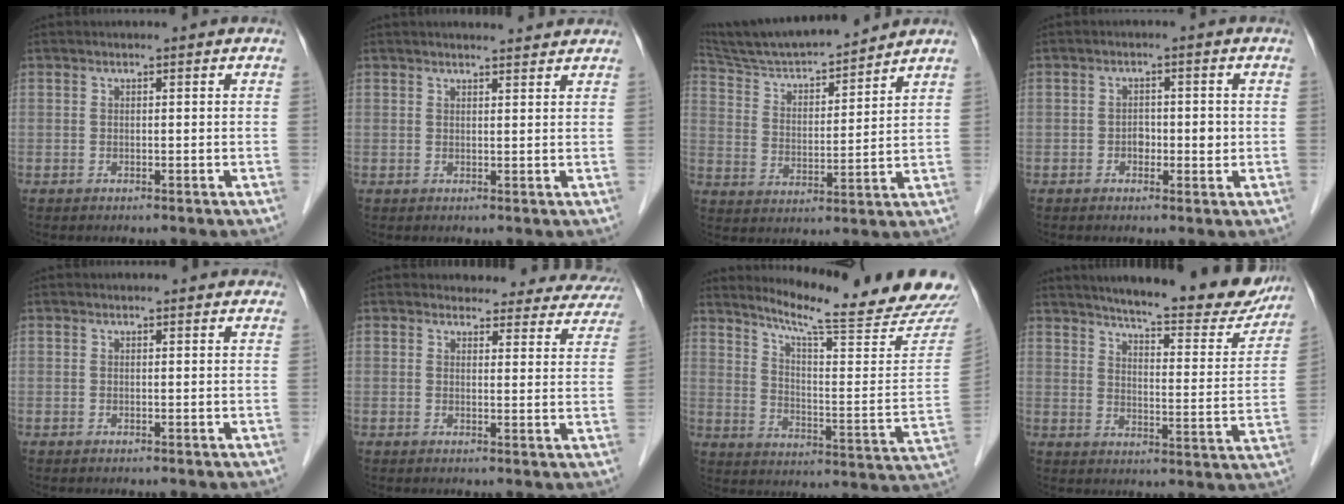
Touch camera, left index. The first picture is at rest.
{"total": 5.5, "force": [5.3, 0.6, 1.4], "torque": [-0.017, 0.015, 0.056]}
{"total": 15.0, "force": [14.0, 1.1, 5.4], "torque": [-0.100, 0.006, 0.240]}
{"total": 2.8, "force": [-0.4, 1.7, 2.2], "torque": [-0.032, 0.007, -0.006]}
{"total": 2.7, "force": [2.4, 0.9, 0.6], "torque": [-0.006, 0.014, 0.018]}
{"total": 13.9, "force": [13.0, 4.8, 1.4], "torque": [0.026, -0.021, 0.117]}
{"total": 21.6, "force": [20.2, -0.3, 7.9], "torque": [-0.128, -0.101, 0.261]}
{"total": 22.0, "force": [19.3, 3.8, 9.8], "torque": [-0.131, -0.041, 0.236]}